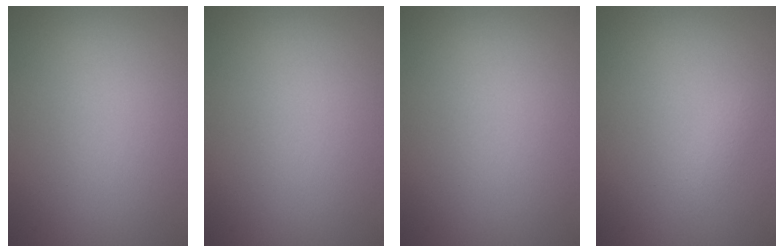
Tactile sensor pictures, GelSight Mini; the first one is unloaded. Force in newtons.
{"total": 0.0}
{"total": 0.0}
{"total": 0.7, "press": 0.7, "slide": 0.1}